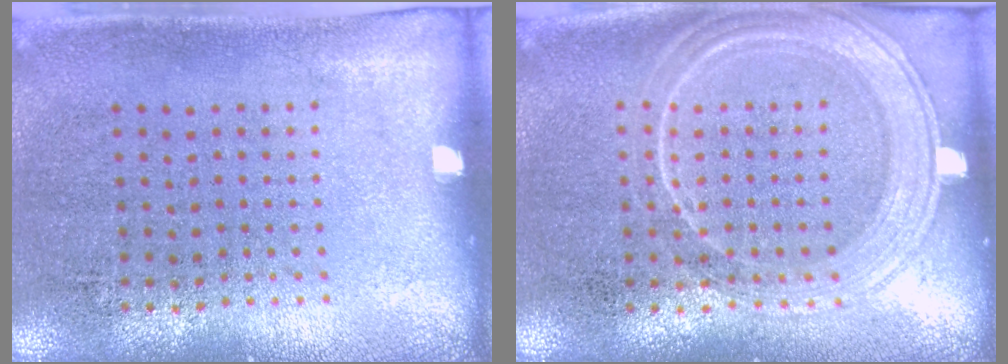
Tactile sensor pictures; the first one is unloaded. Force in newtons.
{"total": 3.0, "press": 2.9, "slide": 0.5}